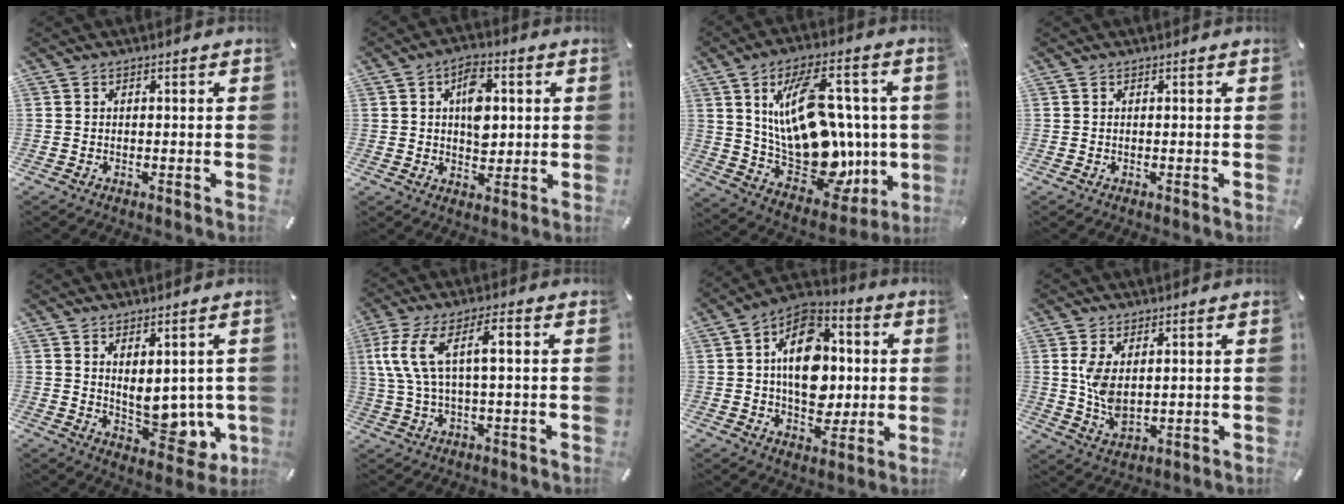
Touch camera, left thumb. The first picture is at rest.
{"total": 8.9, "force": [1.6, 5.9, 6.5], "torque": [-0.082, -0.002, 0.022]}
{"total": 26.7, "force": [3.5, 15.2, 21.7], "torque": [-0.385, -0.039, 0.072]}
{"total": 0.0}
{"total": 9.1, "force": [1.4, 5.5, 7.0], "torque": [-0.076, -0.021, 0.039]}
{"total": 10.6, "force": [2.1, 4.0, 9.5], "torque": [-0.208, -0.001, 0.030]}
{"total": 17.0, "force": [0.8, 12.1, 11.8], "torque": [-0.198, 0.003, 0.014]}
{"total": 6.9, "force": [1.9, 3.9, 5.4], "torque": [-0.135, -0.007, 0.031]}